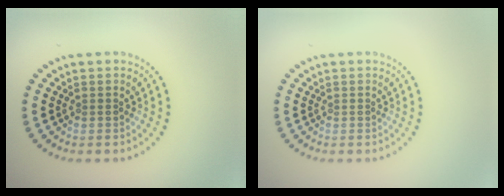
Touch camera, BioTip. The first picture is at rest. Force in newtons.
{"total": 0.0}